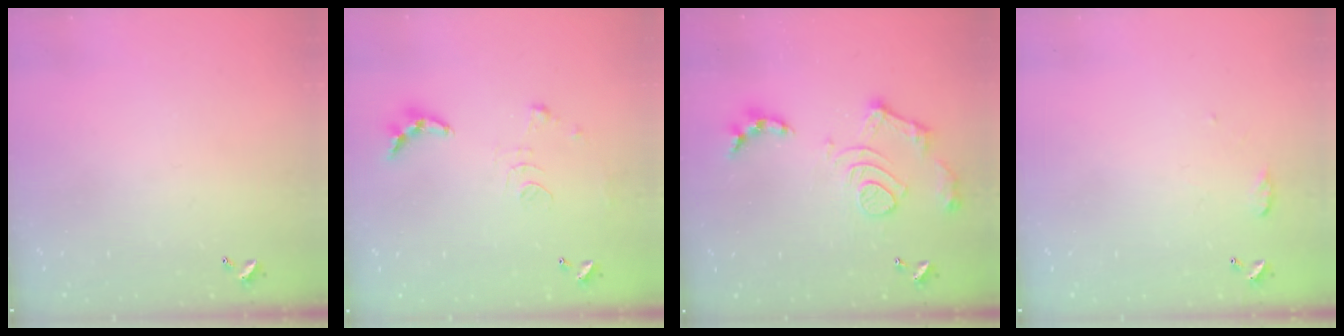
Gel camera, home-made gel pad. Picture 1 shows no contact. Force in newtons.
{"total": 9.3, "press": 9.3, "slide": 0.8}
{"total": 13.2, "press": 13.2, "slide": 1.2}
{"total": 5.9, "press": 5.8, "slide": 0.7}